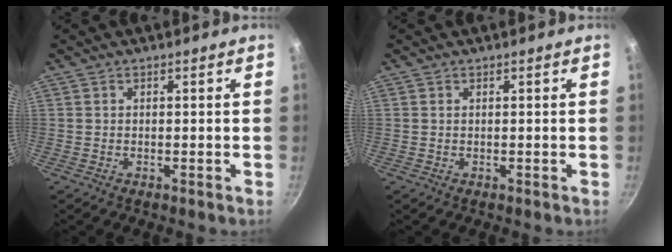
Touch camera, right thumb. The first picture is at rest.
{"total": 0.0}